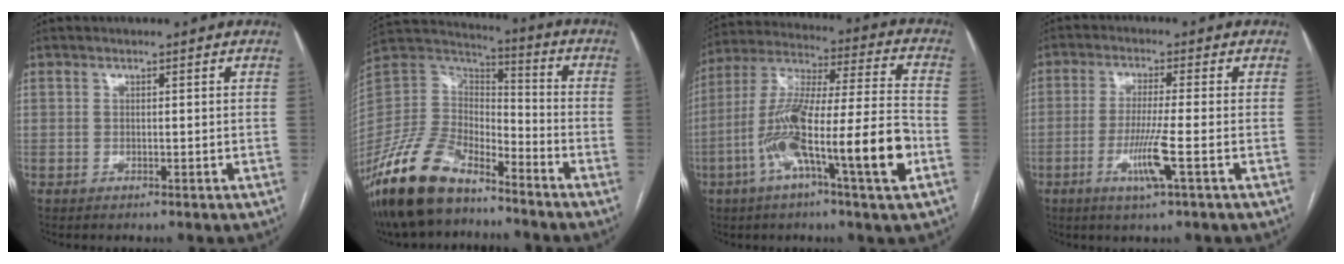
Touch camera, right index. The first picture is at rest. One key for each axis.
{"total": 17.5, "fx": -13.0, "fy": 7.1, "fz": 9.2, "tx": -0.197, "ty": 0.011, "tz": -0.250}
{"total": 19.8, "fx": -6.8, "fy": 1.2, "fz": 18.6, "tx": -0.332, "ty": 0.000, "tz": -0.119}
{"total": 6.4, "fx": -2.3, "fy": -0.6, "fz": 6.0, "tx": -0.116, "ty": -0.016, "tz": -0.044}